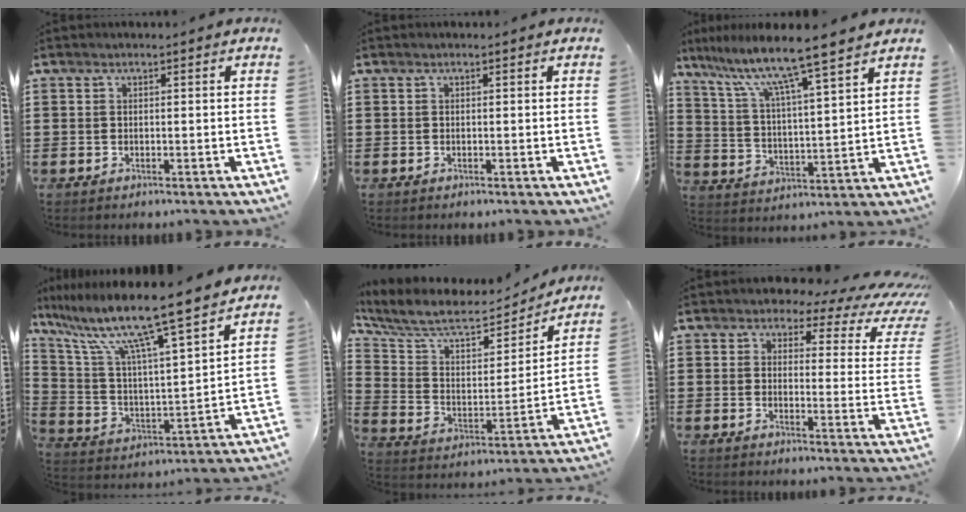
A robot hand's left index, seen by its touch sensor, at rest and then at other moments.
{"total": 0.0}
{"total": 9.4, "force": [7.8, -0.5, 5.2], "torque": [-0.130, -0.050, 0.127]}
{"total": 11.8, "force": [9.6, -0.5, 6.8], "torque": [-0.170, -0.072, 0.154]}
{"total": 9.4, "force": [7.8, 2.6, 4.6], "torque": [-0.123, -0.042, 0.133]}
{"total": 4.5, "force": [3.4, 2.1, 2.2], "torque": [-0.048, -0.014, 0.051]}